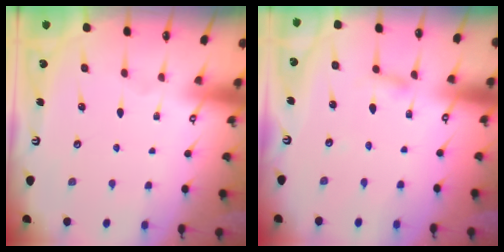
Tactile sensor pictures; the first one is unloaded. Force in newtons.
{"total": 2.7, "press": 2.7, "slide": 0.3}